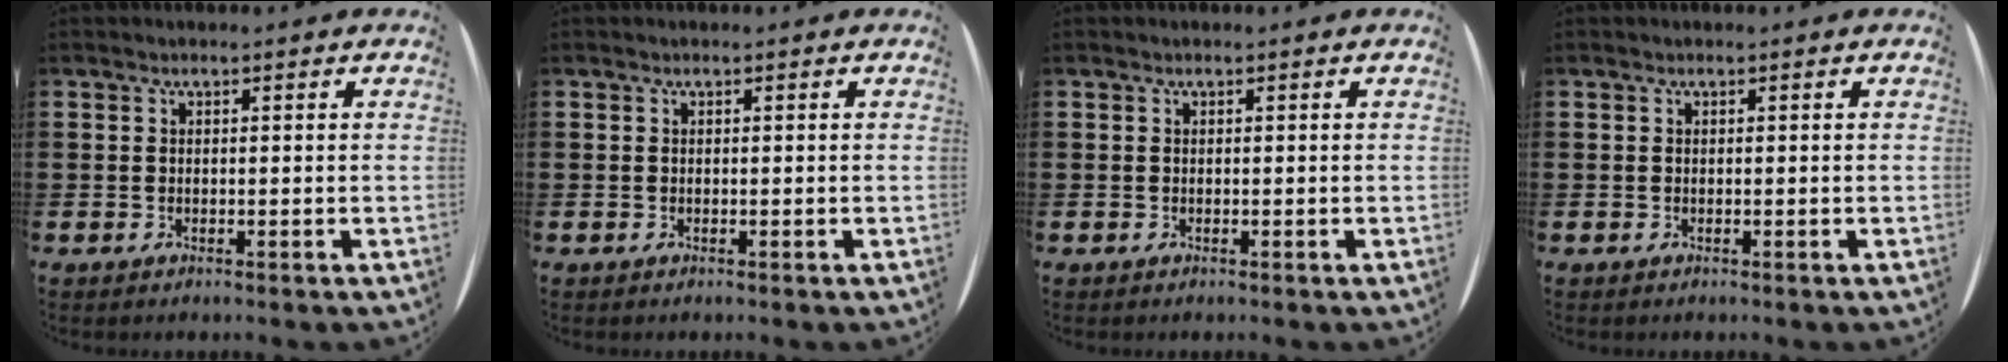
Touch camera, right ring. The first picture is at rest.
{"total": 0.0}
{"total": 0.0}
{"total": 0.0}